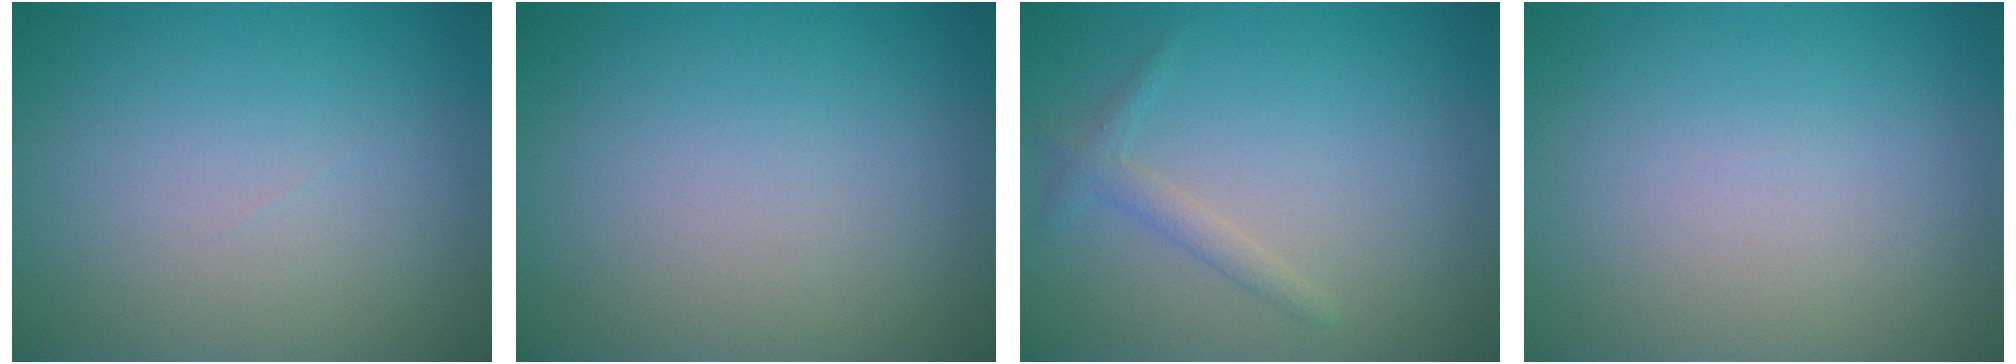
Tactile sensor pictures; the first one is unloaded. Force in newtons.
{"total": 0.0}
{"total": 1.5, "press": 1.4, "slide": 0.1}
{"total": 0.0}